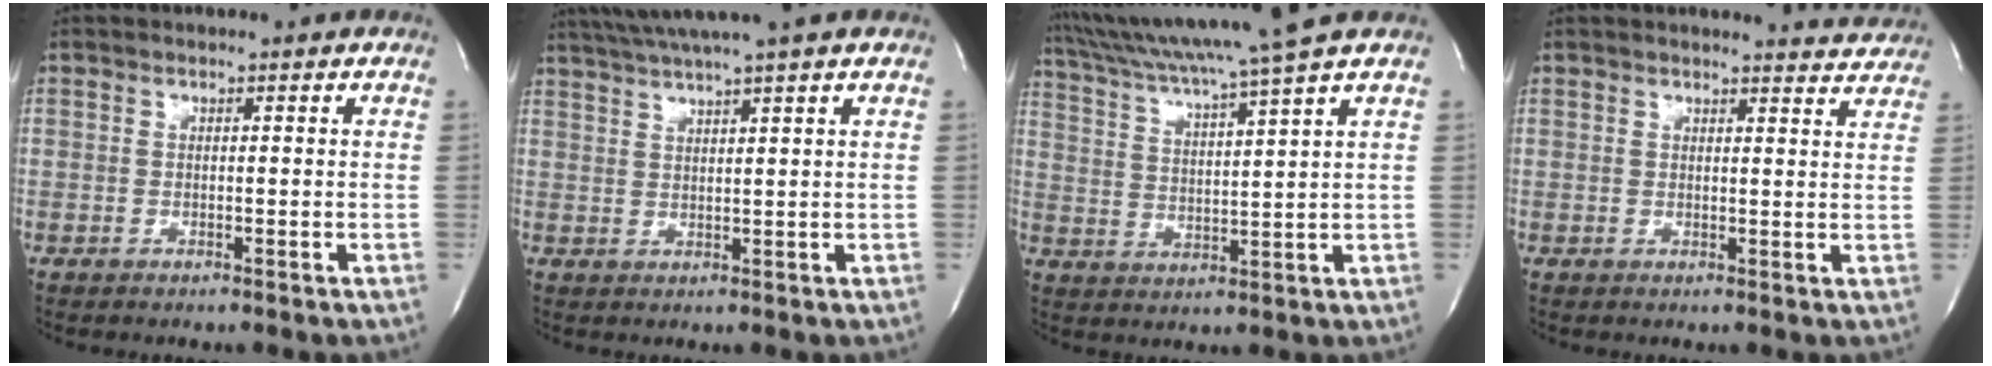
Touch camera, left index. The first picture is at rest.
{"total": 8.2, "force": [6.7, -1.6, 4.5], "torque": [-0.077, 0.021, 0.100]}
{"total": 12.9, "force": [10.8, -2.6, 6.5], "torque": [-0.118, -0.005, 0.175]}
{"total": 6.4, "force": [6.3, 0.5, 0.6], "torque": [-0.001, -0.015, 0.049]}